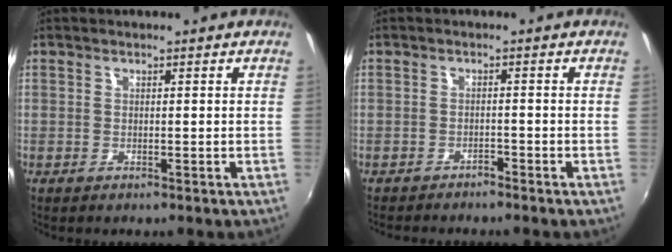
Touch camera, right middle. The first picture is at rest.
{"total": 2.8, "force": [-2.7, 0.3, 0.5], "torque": [-0.018, -0.014, -0.045]}